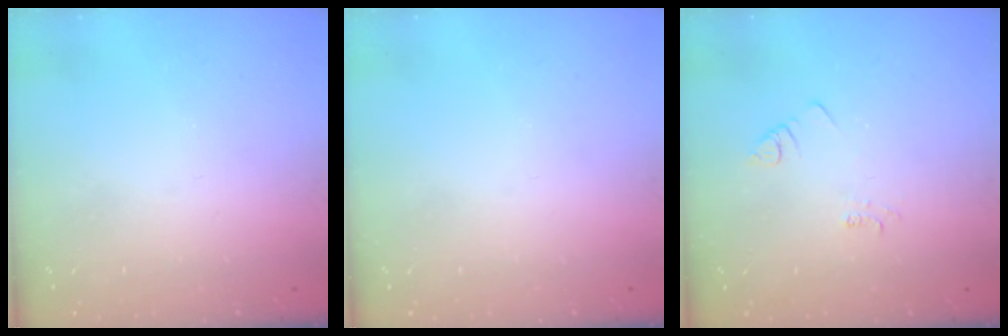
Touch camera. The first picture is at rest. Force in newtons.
{"total": 0.0}
{"total": 2.1, "press": 2.1, "slide": 0.4}